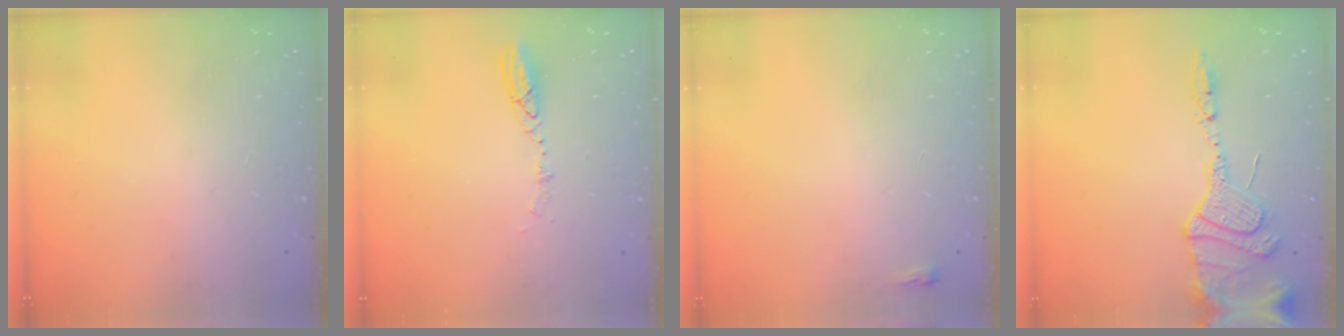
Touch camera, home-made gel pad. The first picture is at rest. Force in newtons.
{"total": 4.7, "press": 4.6, "slide": 0.5}
{"total": 2.0, "press": 2.0, "slide": 0.5}
{"total": 14.4, "press": 14.4, "slide": 1.5}